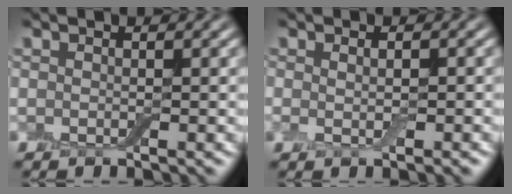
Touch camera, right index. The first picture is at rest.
{"total": 1.6, "force": [-0.1, 0.7, 1.4], "torque": [-0.025, -0.001, 0.000]}